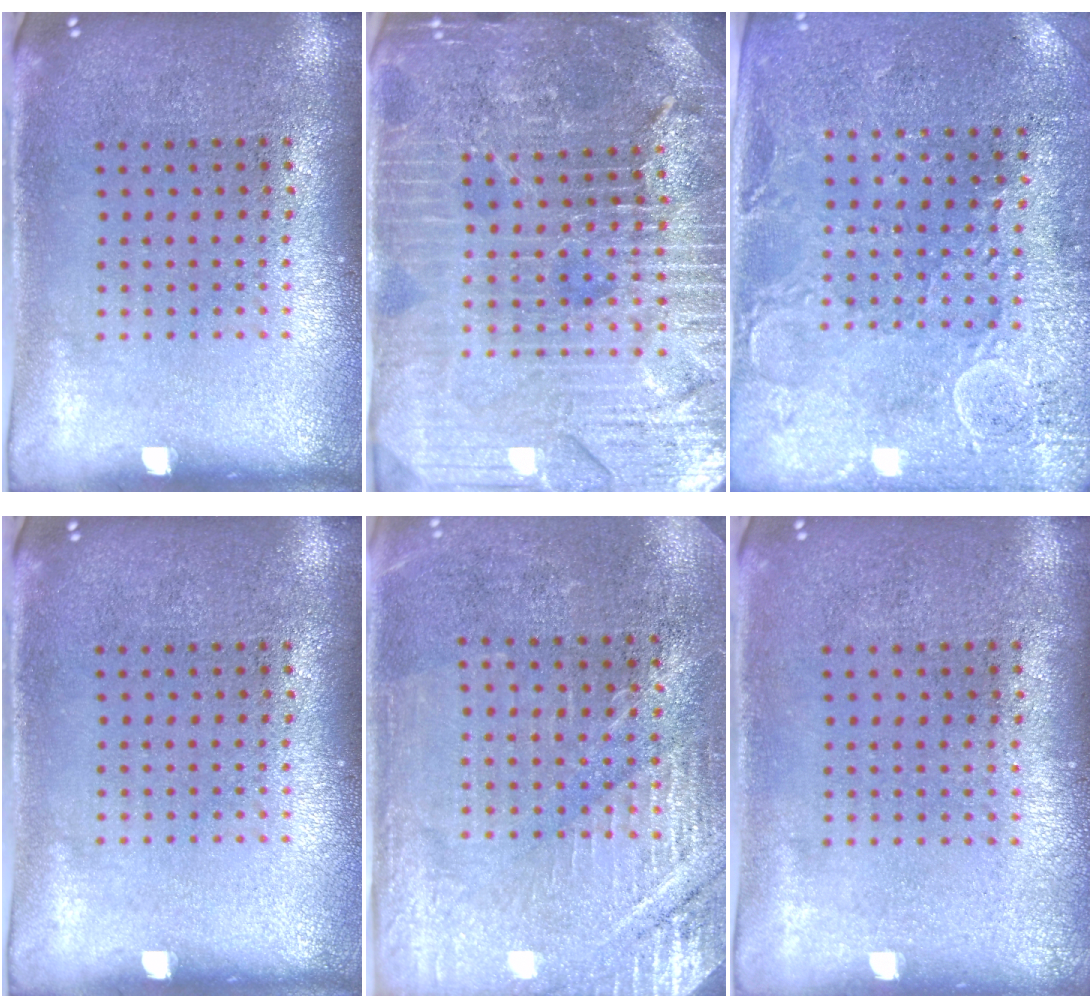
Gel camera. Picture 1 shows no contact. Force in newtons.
{"total": 5.2, "press": 4.8, "slide": 2.1}
{"total": 2.7, "press": 2.7, "slide": 0.6}
{"total": 0.0}
{"total": 2.9, "press": 2.9, "slide": 0.3}
{"total": 0.0}